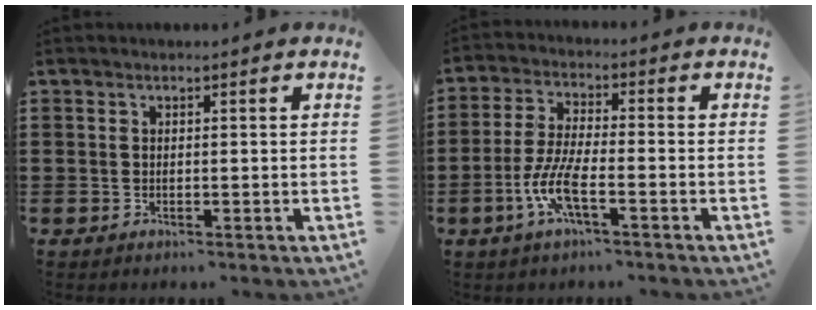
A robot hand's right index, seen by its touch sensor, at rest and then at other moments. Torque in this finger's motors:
{"motor_torque": [2.14, 0.00, 1.05, 0.14]}